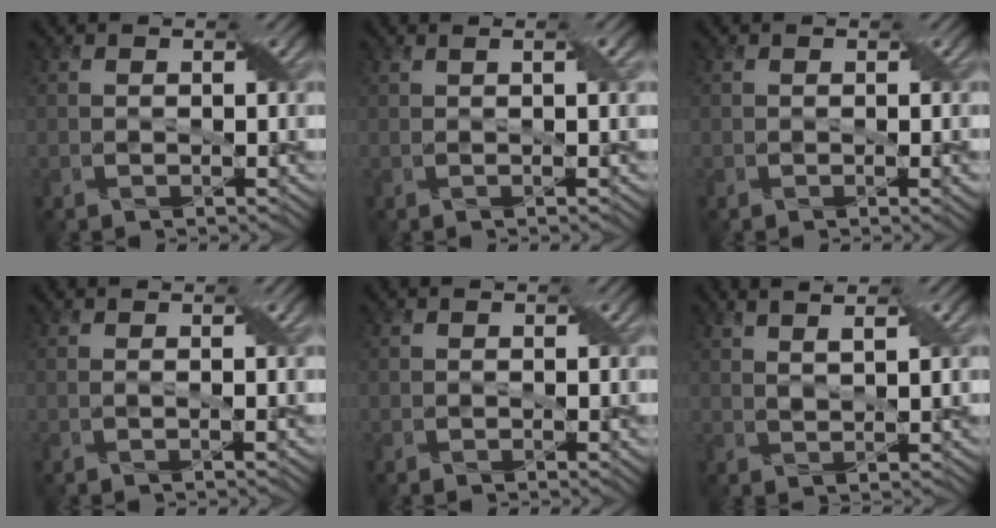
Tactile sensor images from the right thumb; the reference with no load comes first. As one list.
[{"total": 2.7, "force": [0.6, 0.3, 2.6], "torque": [-0.040, 0.009, 0.004]}, {"total": 1.0, "force": [-0.1, 0.1, 1.0], "torque": [-0.015, -0.001, -0.001]}, {"total": 1.6, "force": [0.3, 0.2, 1.6], "torque": [-0.026, 0.009, -0.002]}, {"total": 0.6, "force": [0.1, 0.1, 0.5], "torque": [-0.006, -0.001, 0.001]}, {"total": 3.5, "force": [2.1, 0.5, 2.8], "torque": [-0.041, 0.002, 0.036]}]